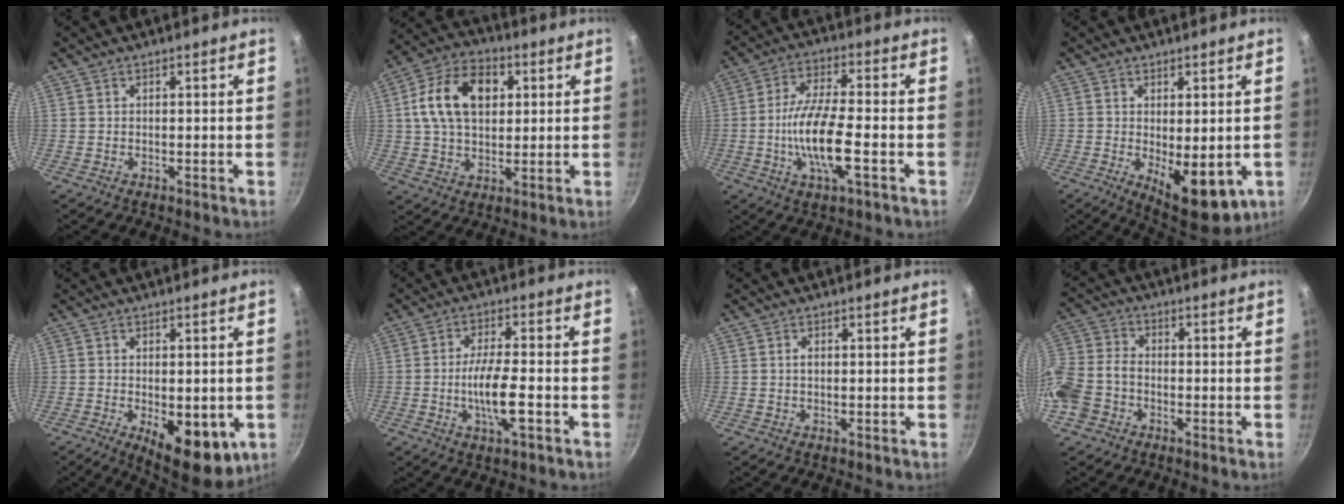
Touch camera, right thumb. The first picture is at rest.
{"total": 14.6, "force": [3.4, 9.8, 10.3], "torque": [-0.159, 0.010, 0.047]}
{"total": 12.1, "force": [-3.1, 3.4, 11.2], "torque": [-0.216, 0.018, -0.066]}
{"total": 10.6, "force": [-1.9, 4.6, 9.4], "torque": [-0.110, -0.012, -0.011]}
{"total": 12.2, "force": [-3.6, 5.4, 10.4], "torque": [-0.111, -0.005, -0.035]}
{"total": 8.4, "force": [-2.4, 2.1, 7.8], "torque": [-0.143, 0.014, -0.049]}
{"total": 1.1, "force": [0.1, 0.7, 0.9], "torque": [-0.015, 0.003, 0.001]}
{"total": 10.4, "force": [-4.5, 7.5, 5.6], "torque": [-0.108, 0.040, -0.105]}